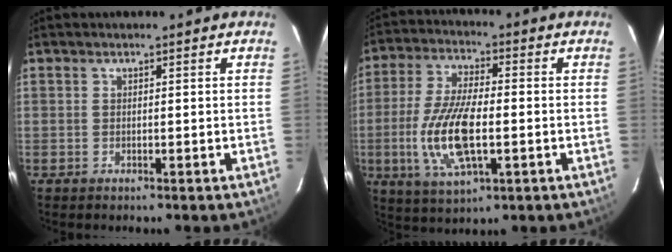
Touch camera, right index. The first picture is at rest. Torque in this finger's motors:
{"motor_torque": [2.00, -0.14, 0.93, 0.12]}